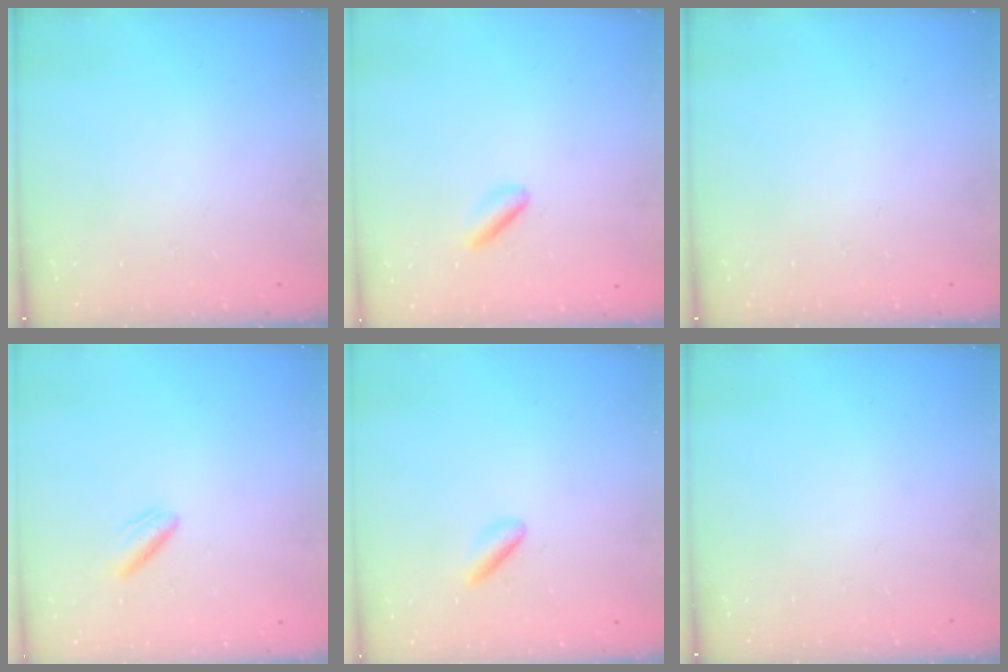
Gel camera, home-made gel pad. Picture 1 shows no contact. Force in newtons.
{"total": 2.9, "press": 2.8, "slide": 0.9}
{"total": 0.0}
{"total": 2.7, "press": 2.4, "slide": 1.2}
{"total": 2.1, "press": 1.9, "slide": 1.0}
{"total": 0.0}